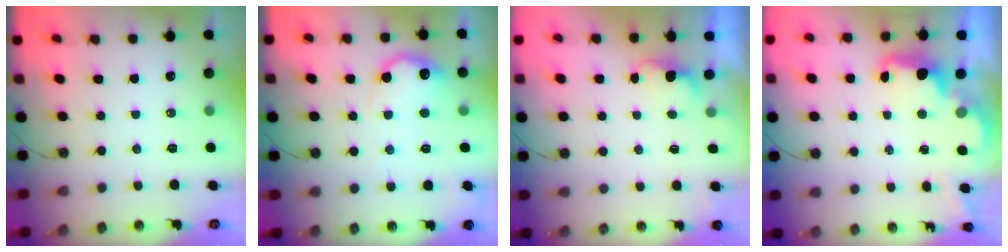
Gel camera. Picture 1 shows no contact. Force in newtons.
{"total": 12.6, "press": 12.6, "slide": 0.7}
{"total": 1.3, "press": 1.1, "slide": 0.8}
{"total": 2.6, "press": 2.6, "slide": 0.5}